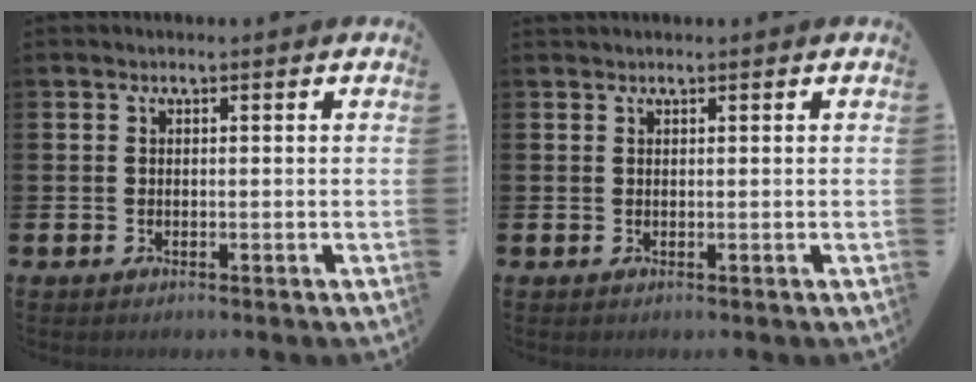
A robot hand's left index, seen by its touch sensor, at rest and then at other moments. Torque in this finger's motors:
{"motor_torque": [0.04, -0.02, 0.01, 0.01]}